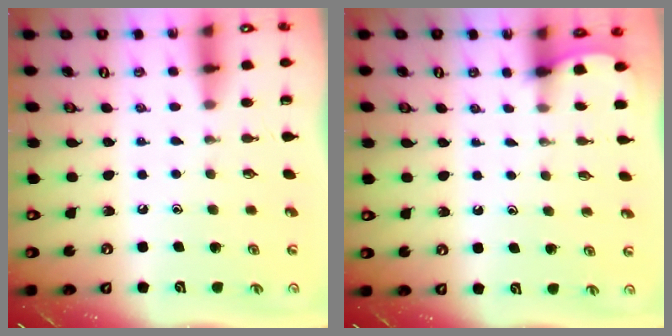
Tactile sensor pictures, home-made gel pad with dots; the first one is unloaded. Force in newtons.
{"total": 1.9, "press": 1.9, "slide": 0.2}